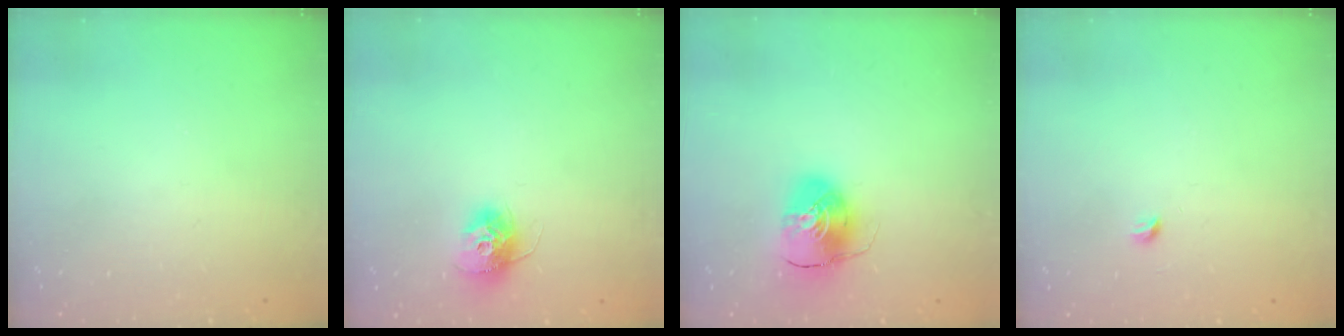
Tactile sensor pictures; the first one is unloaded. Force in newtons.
{"total": 11.0, "press": 11.0, "slide": 0.8}
{"total": 10.1, "press": 10.1, "slide": 0.7}
{"total": 2.9, "press": 2.9, "slide": 0.4}